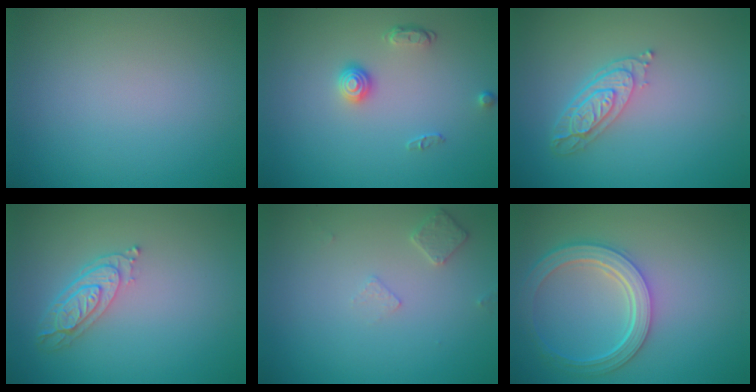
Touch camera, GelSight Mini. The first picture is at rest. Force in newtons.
{"total": 1.7, "press": 1.4, "slide": 1.0}
{"total": 3.8, "press": 2.9, "slide": 2.4}
{"total": 3.4, "press": 2.7, "slide": 2.1}
{"total": 1.5, "press": 1.4, "slide": 0.3}
{"total": 4.9, "press": 3.8, "slide": 3.0}